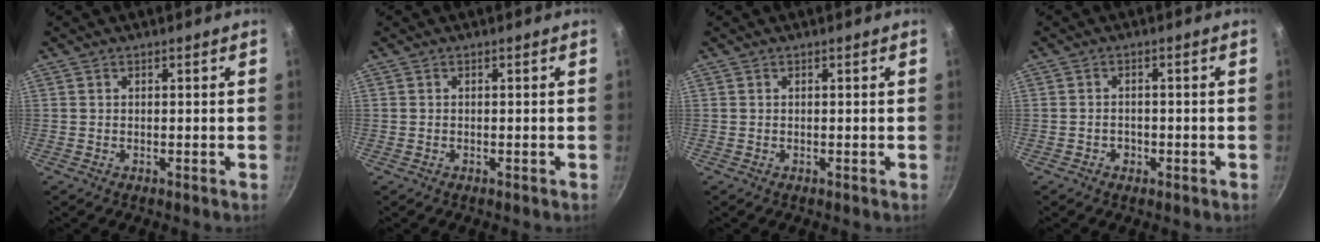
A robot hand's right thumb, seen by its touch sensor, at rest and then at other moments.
{"total": 0.0}
{"total": 0.0}
{"total": 2.0, "force": [-0.9, 1.6, 0.8], "torque": [-0.005, 0.009, -0.010]}